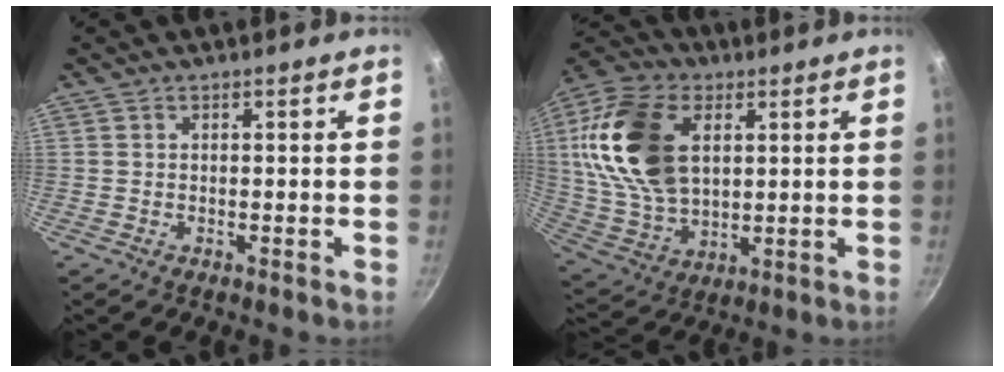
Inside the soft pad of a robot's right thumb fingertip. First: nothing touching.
{"total": 21.0, "force": [4.9, 13.3, 15.5], "torque": [-0.280, -0.003, 0.097]}